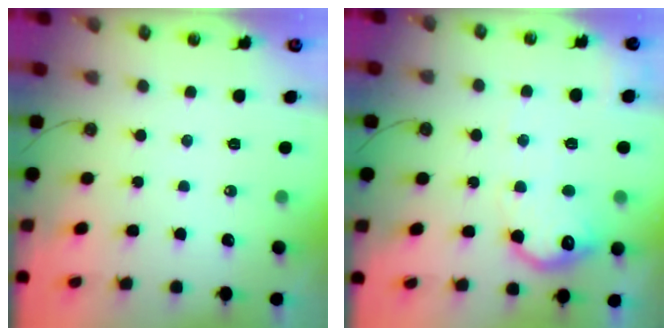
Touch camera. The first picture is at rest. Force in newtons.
{"total": 14.6, "press": 14.6, "slide": 0.7}